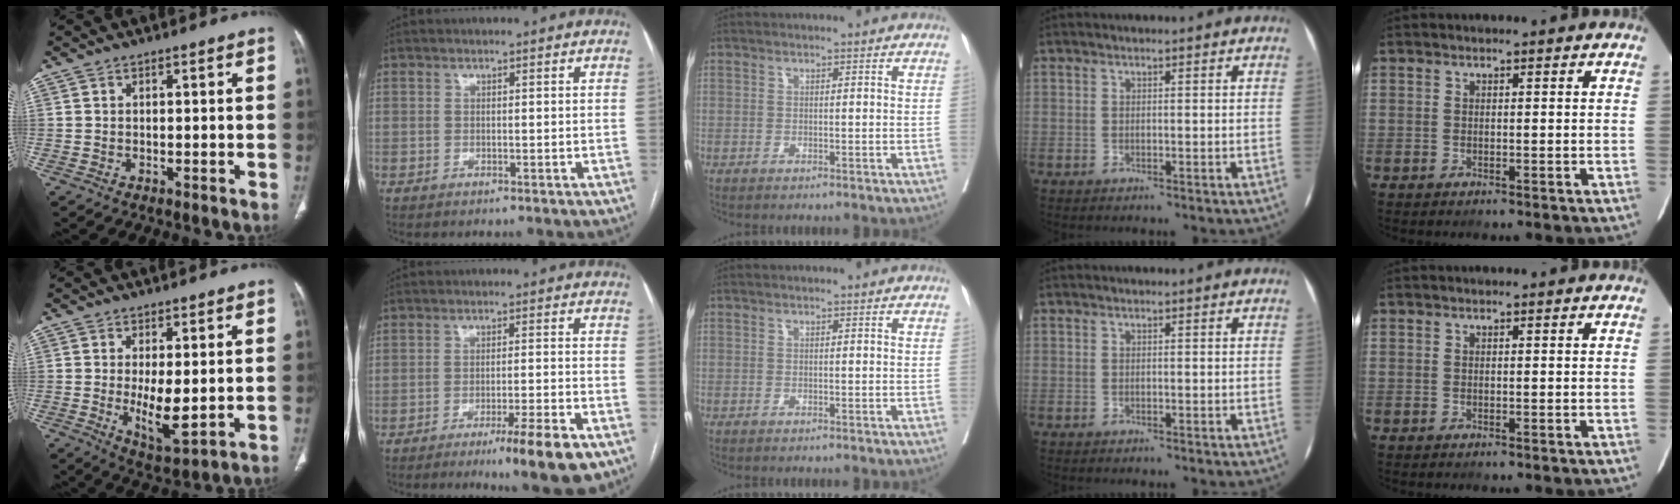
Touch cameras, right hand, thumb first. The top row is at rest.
{"thumb": {"total": 7.8, "force": [-0.3, 3.0, 7.2], "torque": [-0.116, -0.022, 0.006]}, "index": {"total": 8.8, "force": [-5.2, 0.1, 7.1], "torque": [-0.098, -0.017, -0.079]}}